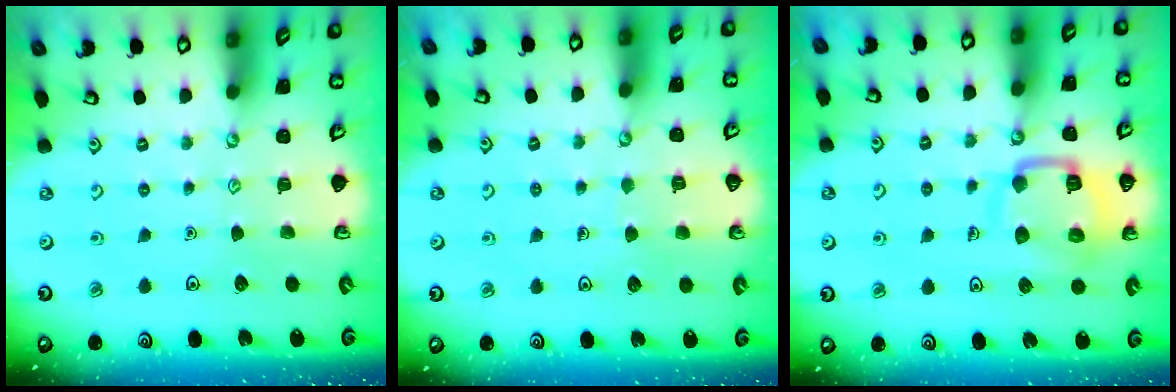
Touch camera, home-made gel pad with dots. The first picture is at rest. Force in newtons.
{"total": 4.5, "press": 4.5, "slide": 0.4}
{"total": 16.5, "press": 16.5, "slide": 1.6}